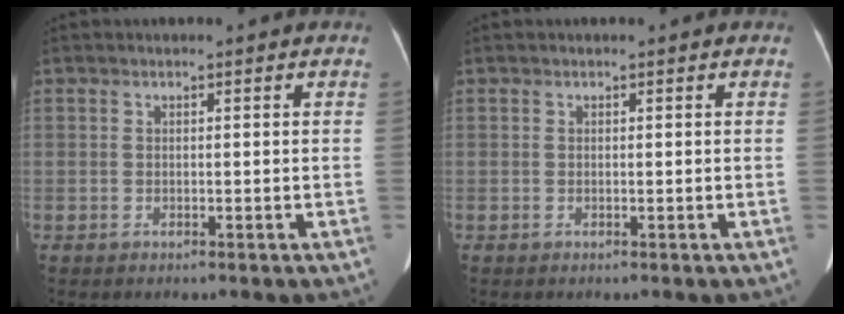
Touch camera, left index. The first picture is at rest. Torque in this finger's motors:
{"motor_torque": [0.12, 0.00, 0.00, 0.01]}